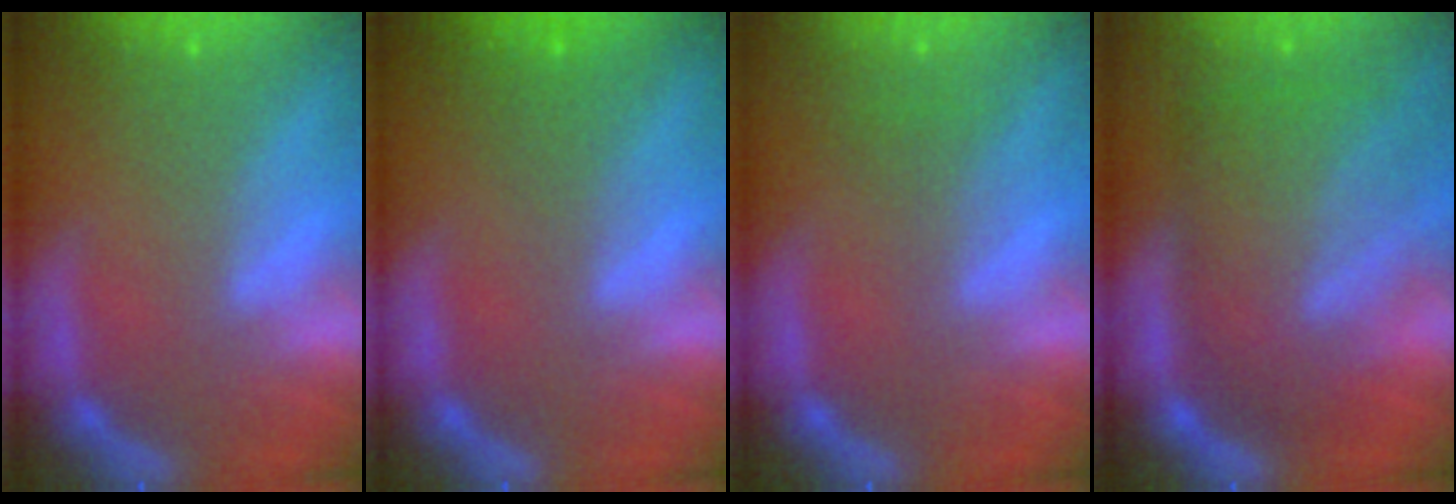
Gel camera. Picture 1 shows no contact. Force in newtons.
{"total": 1.5}
{"total": 1.5}
{"total": 9.5}